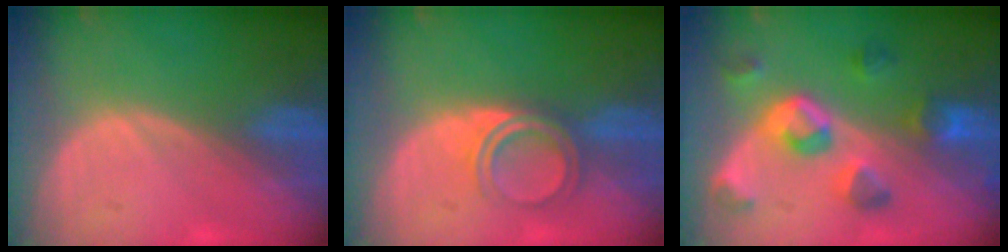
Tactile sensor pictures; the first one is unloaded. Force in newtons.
{"total": 4.9, "press": 4.4, "slide": 2.2}
{"total": 8.0, "press": 7.9, "slide": 1.3}